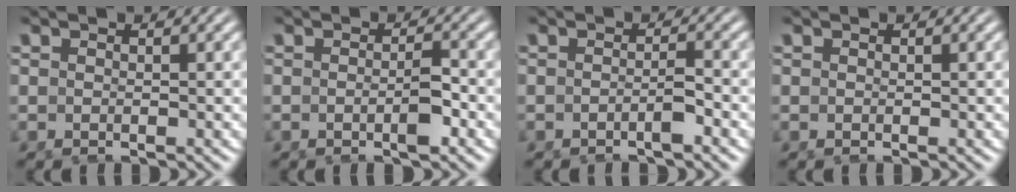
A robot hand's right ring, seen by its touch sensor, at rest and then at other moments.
{"total": 2.0, "force": [-0.8, 0.2, 1.8], "torque": [-0.020, 0.002, -0.016]}
{"total": 1.5, "force": [-1.1, -0.3, 1.0], "torque": [-0.008, 0.003, -0.021]}
{"total": 0.0}